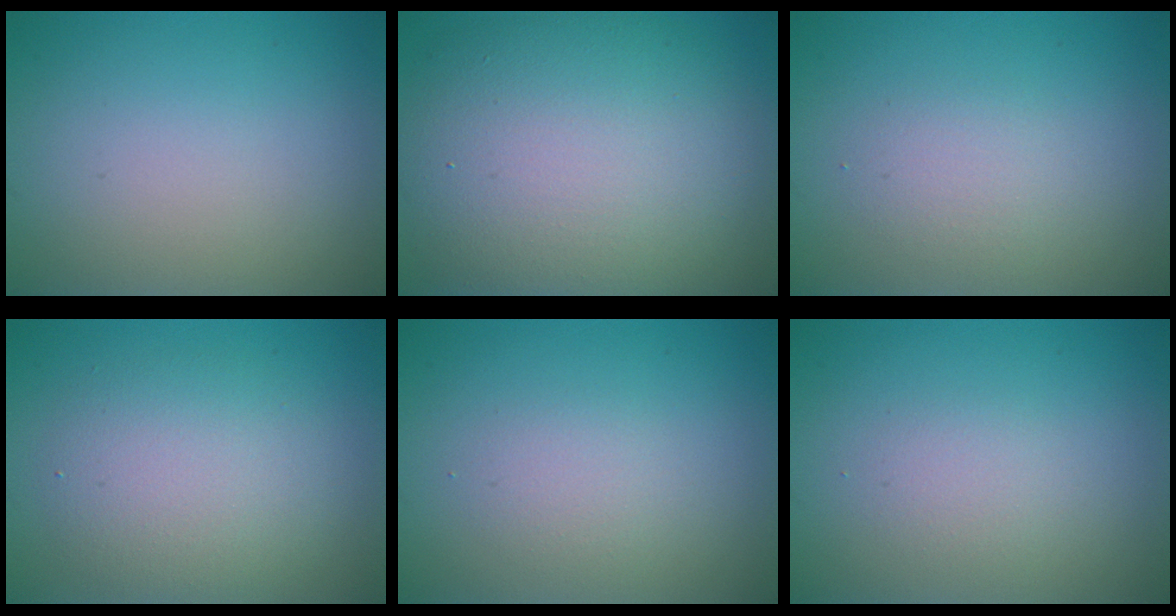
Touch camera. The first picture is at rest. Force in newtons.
{"total": 12.7, "press": 12.6, "slide": 0.8}
{"total": 1.8, "press": 1.8, "slide": 0.1}
{"total": 4.3, "press": 4.3, "slide": 0.2}
{"total": 1.6, "press": 1.6, "slide": 0.1}
{"total": 1.5, "press": 1.4, "slide": 0.1}